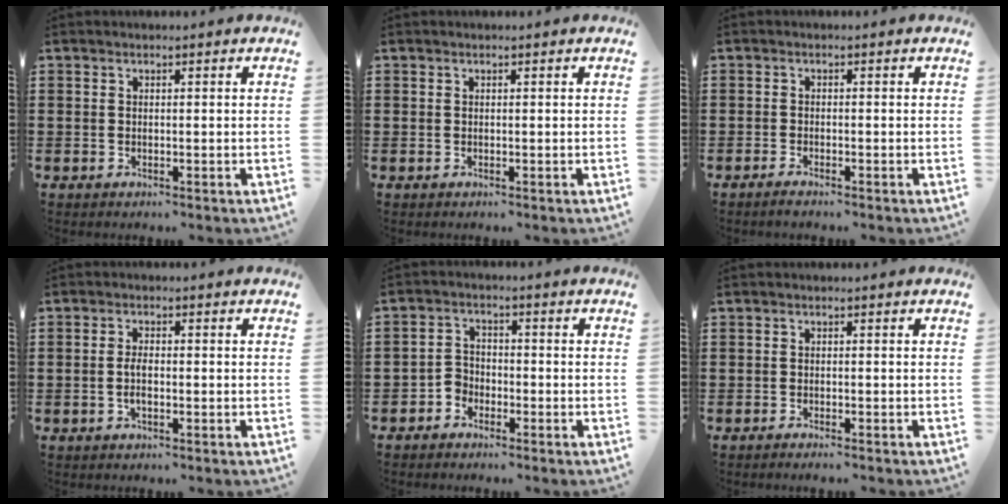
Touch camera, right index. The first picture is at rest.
{"total": 0.0}
{"total": 1.1, "force": [-1.0, -0.1, 0.4], "torque": [-0.009, -0.004, -0.018]}
{"total": 2.4, "force": [-0.4, 0.7, 2.3], "torque": [-0.059, -0.008, -0.012]}
{"total": 2.7, "force": [-2.0, 1.8, 0.4], "torque": [-0.015, 0.008, -0.044]}
{"total": 0.8, "force": [-0.8, -0.1, 0.2], "torque": [-0.006, -0.001, -0.016]}